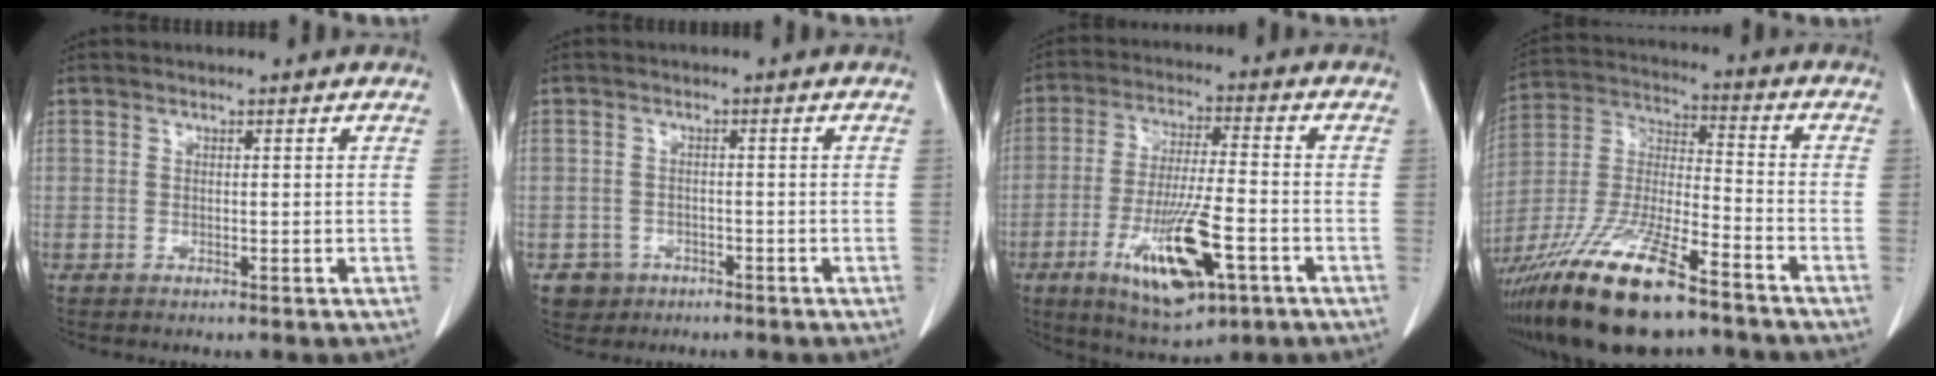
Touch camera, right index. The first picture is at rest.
{"total": 3.3, "force": [-1.6, 2.9, 0.1], "torque": [0.002, 0.012, -0.023]}
{"total": 14.1, "force": [-5.7, 3.2, 12.6], "torque": [-0.235, -0.018, -0.086]}
{"total": 21.1, "force": [-14.6, 4.4, 14.6], "torque": [-0.321, -0.036, -0.269]}